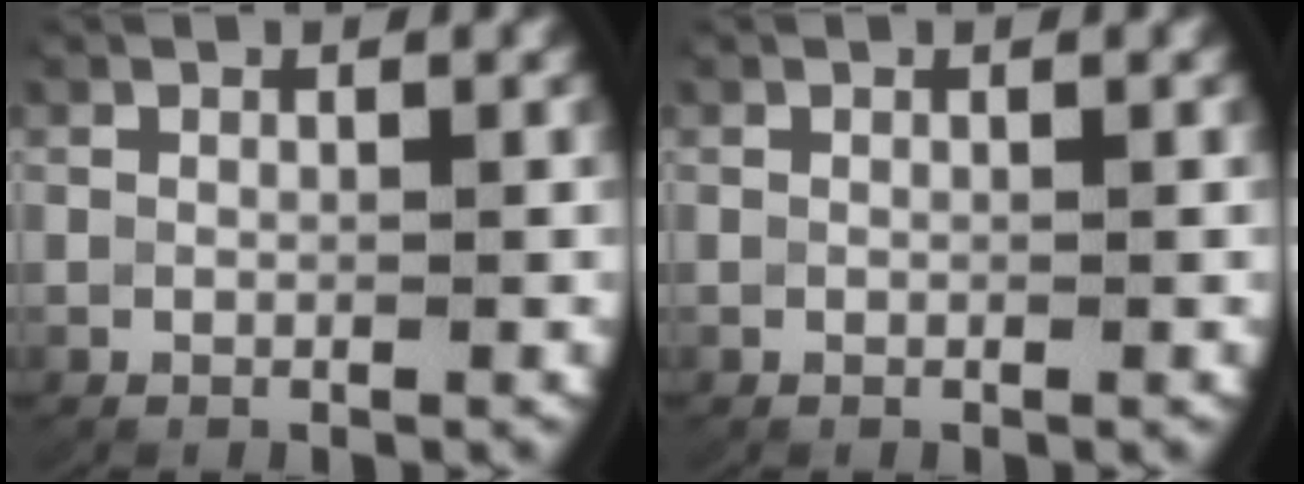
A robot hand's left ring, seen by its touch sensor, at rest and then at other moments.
{"total": 0.0}